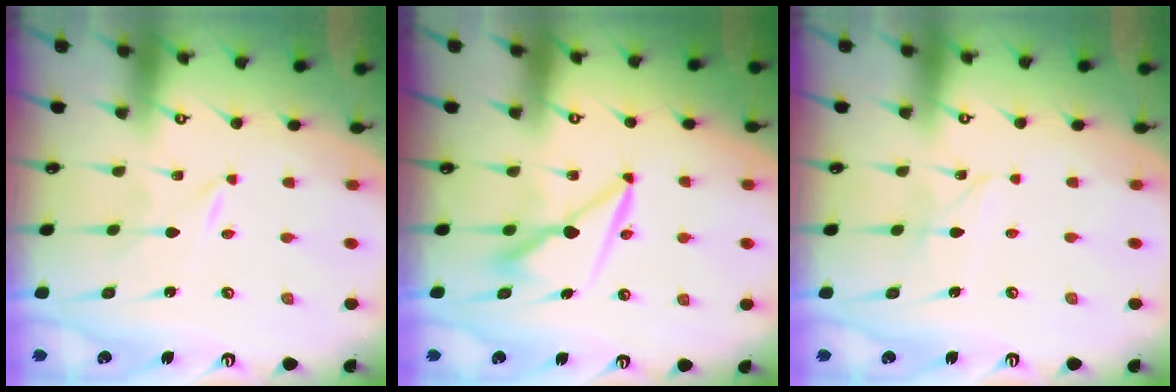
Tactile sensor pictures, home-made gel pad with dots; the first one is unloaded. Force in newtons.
{"total": 8.1, "press": 7.9, "slide": 1.3}
{"total": 3.3, "press": 3.3, "slide": 0.3}